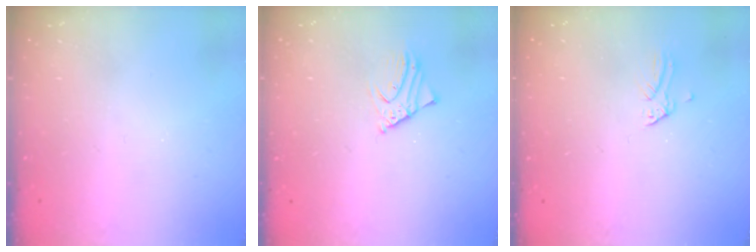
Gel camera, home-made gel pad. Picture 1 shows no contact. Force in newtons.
{"total": 2.1, "press": 2.1, "slide": 0.1}
{"total": 0.0}